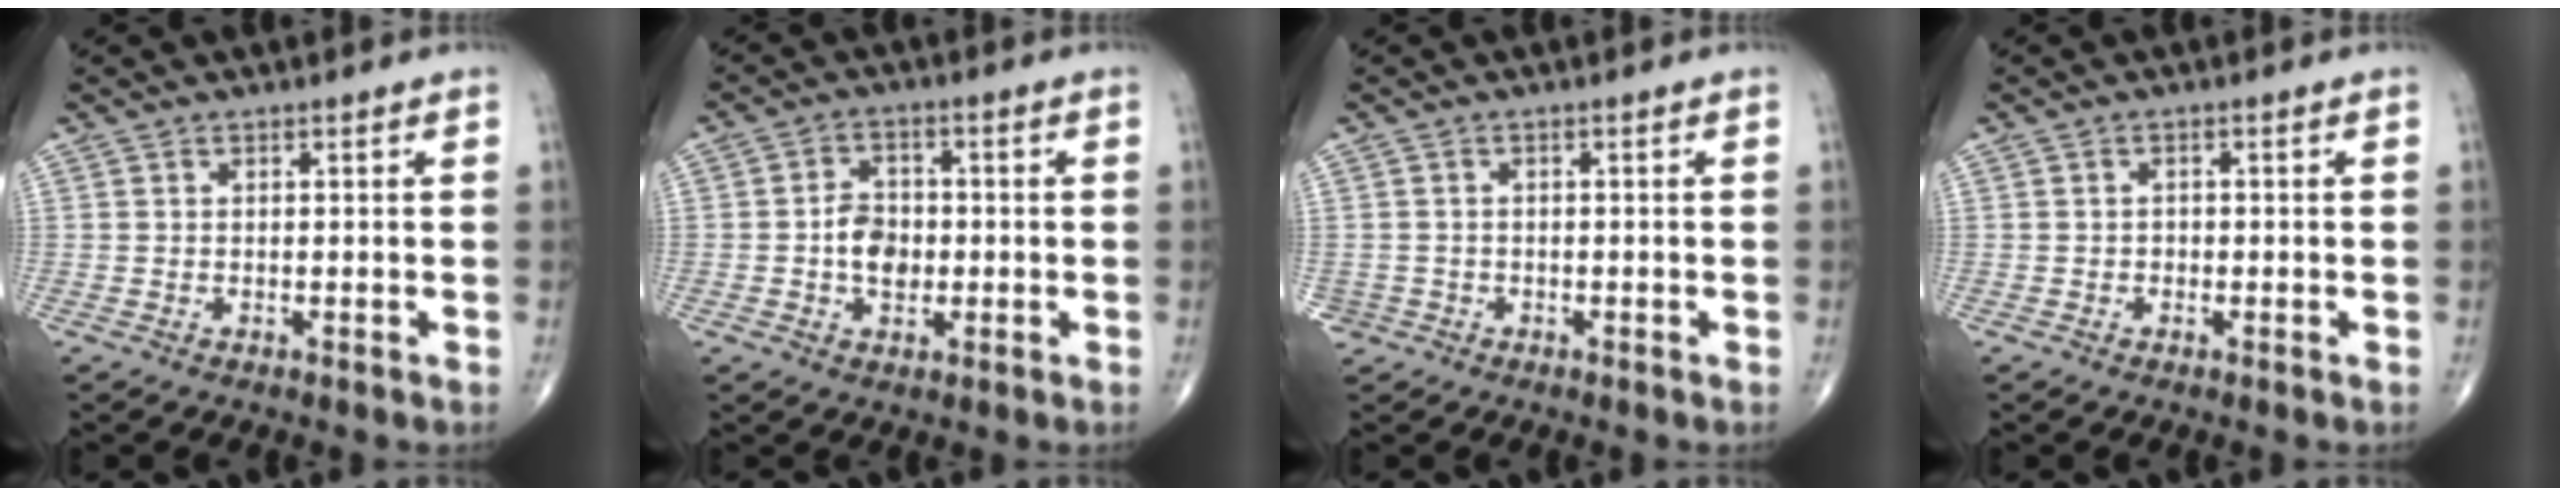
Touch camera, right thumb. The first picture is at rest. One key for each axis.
{"total": 6.0, "fx": -0.8, "fy": 4.4, "fz": 3.9, "tx": -0.047, "ty": 0.012, "tz": -0.017}
{"total": 1.7, "fx": -0.8, "fy": 1.5, "fz": -0.4, "tx": 0.018, "ty": 0.009, "tz": -0.019}
{"total": 0.9, "fx": -0.3, "fy": 0.8, "fz": 0.3, "tx": 0.003, "ty": 0.004, "tz": -0.006}